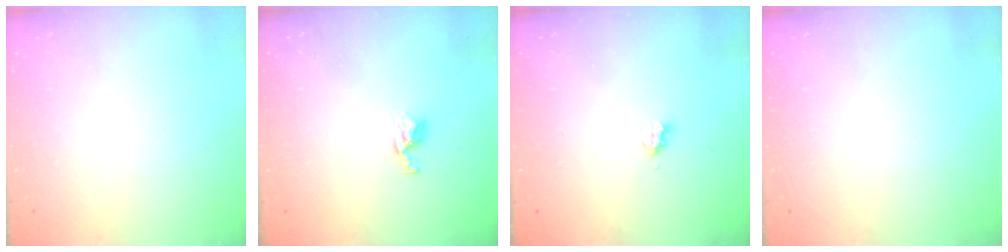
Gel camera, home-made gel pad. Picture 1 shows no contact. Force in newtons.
{"total": 3.7, "press": 3.6, "slide": 0.6}
{"total": 2.6, "press": 2.6, "slide": 0.4}
{"total": 0.0}